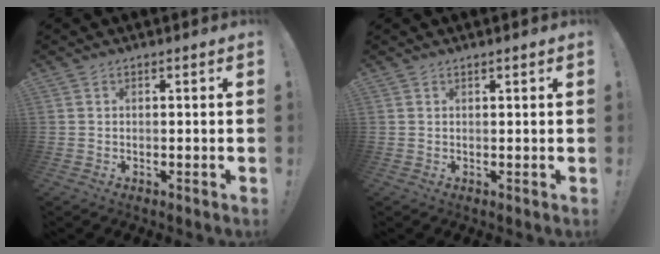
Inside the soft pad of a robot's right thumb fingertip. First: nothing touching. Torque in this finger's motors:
{"motor_torque": [0.05, 0.01, -0.24, -0.14, 0.08]}